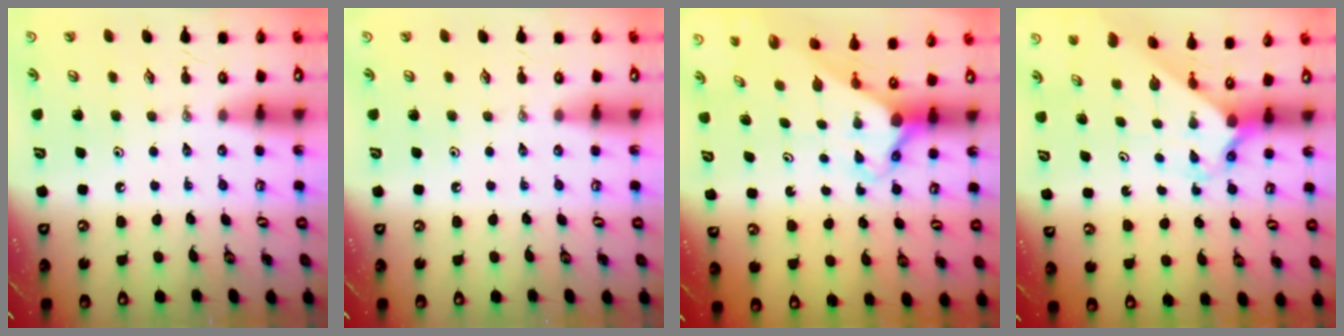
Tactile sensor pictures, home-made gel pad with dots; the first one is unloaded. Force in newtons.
{"total": 0.0}
{"total": 2.8, "press": 2.8, "slide": 0.2}
{"total": 2.3, "press": 2.3, "slide": 0.2}